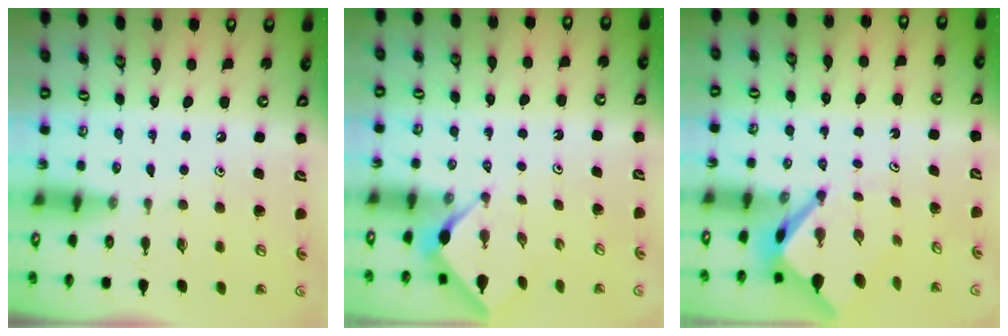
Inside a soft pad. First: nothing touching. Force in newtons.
{"total": 3.6, "press": 3.6, "slide": 0.4}
{"total": 4.1, "press": 4.1, "slide": 0.4}